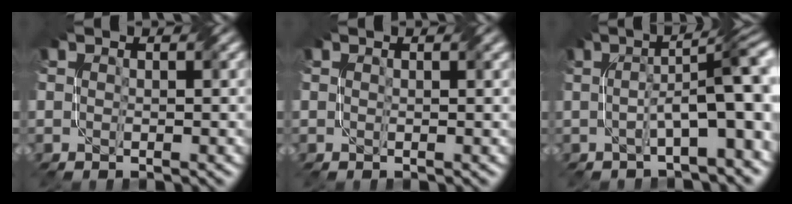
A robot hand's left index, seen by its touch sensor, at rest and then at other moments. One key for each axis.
{"total": 0.0}
{"total": 7.7, "fx": -0.8, "fy": 2.0, "fz": 7.4, "tx": -0.109, "ty": 0.016, "tz": -0.016}